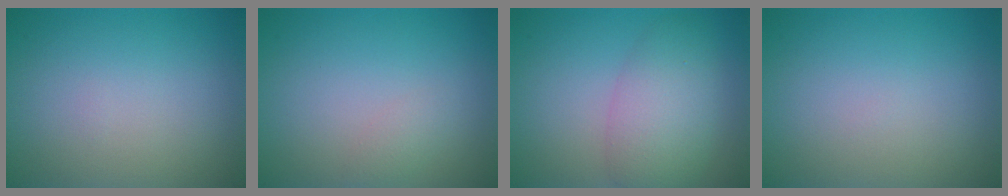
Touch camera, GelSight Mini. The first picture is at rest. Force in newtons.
{"total": 1.0, "press": 1.0, "slide": 0.1}
{"total": 5.3, "press": 5.2, "slide": 0.2}
{"total": 0.0}